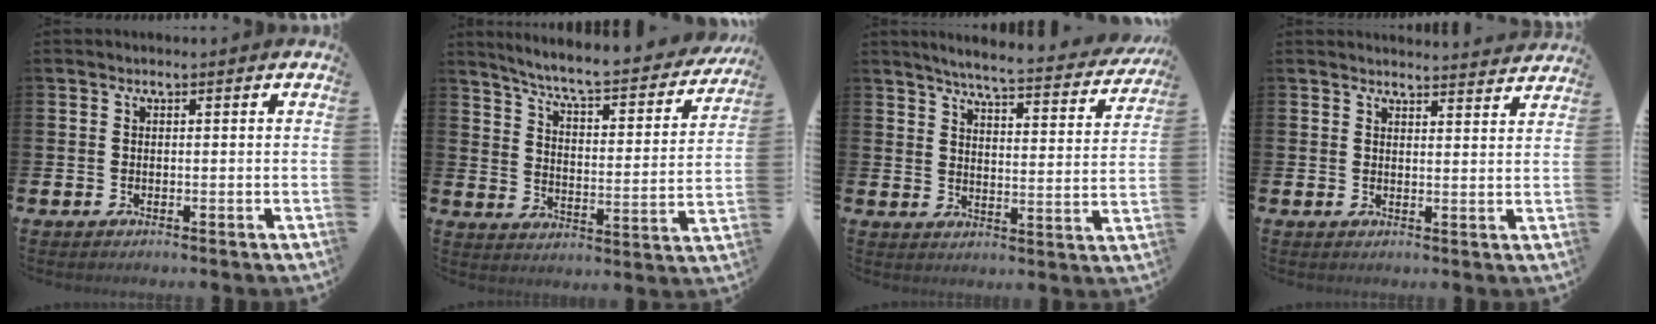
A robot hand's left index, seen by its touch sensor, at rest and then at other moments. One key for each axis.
{"total": 7.1, "fx": 6.5, "fy": 0.7, "fz": 2.8, "tx": -0.076, "ty": -0.055, "tz": 0.103}
{"total": 5.6, "fx": 5.2, "fy": 0.1, "fz": 2.1, "tx": -0.053, "ty": -0.040, "tz": 0.084}
{"total": 3.3, "fx": 3.3, "fy": 0.0, "fz": -0.1, "tx": 0.006, "ty": -0.026, "tz": 0.057}